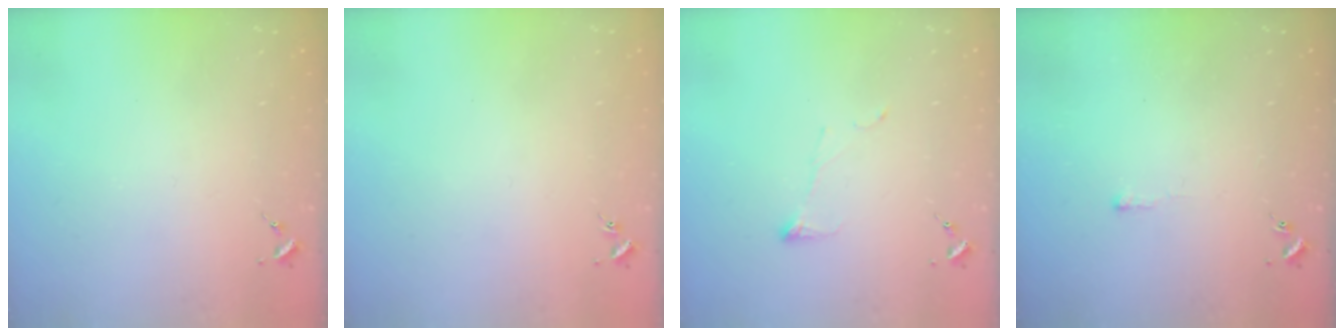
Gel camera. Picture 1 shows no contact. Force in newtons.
{"total": 0.9, "press": 0.8, "slide": 0.2}
{"total": 5.8, "press": 5.8, "slide": 0.7}
{"total": 2.7, "press": 2.7, "slide": 0.4}